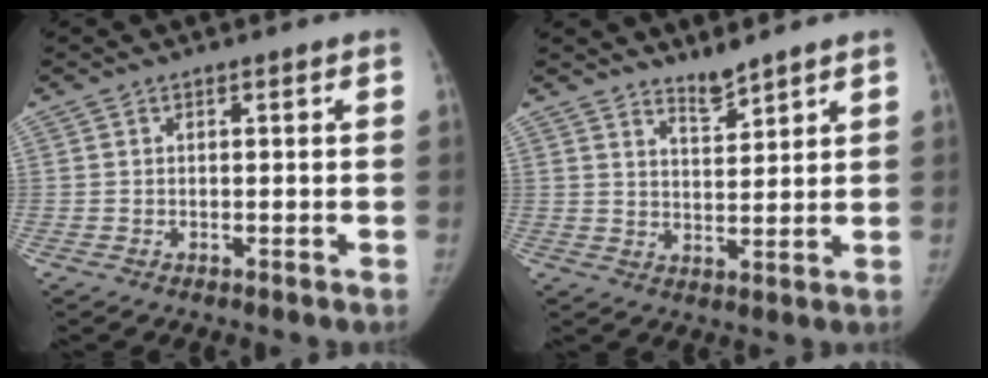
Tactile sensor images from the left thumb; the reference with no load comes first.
{"total": 3.9, "force": [3.6, 0.5, 1.4], "torque": [-0.017, -0.036, 0.068]}